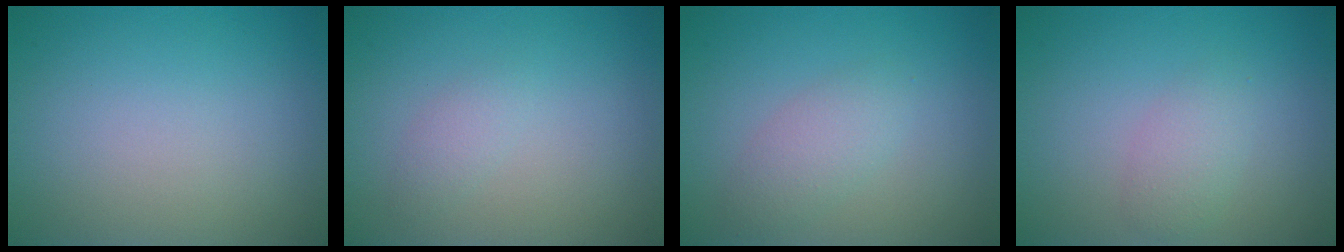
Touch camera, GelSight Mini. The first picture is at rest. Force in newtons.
{"total": 1.1, "press": 1.1, "slide": 0.0}
{"total": 2.2, "press": 2.2, "slide": 0.2}
{"total": 1.8, "press": 1.8, "slide": 0.1}